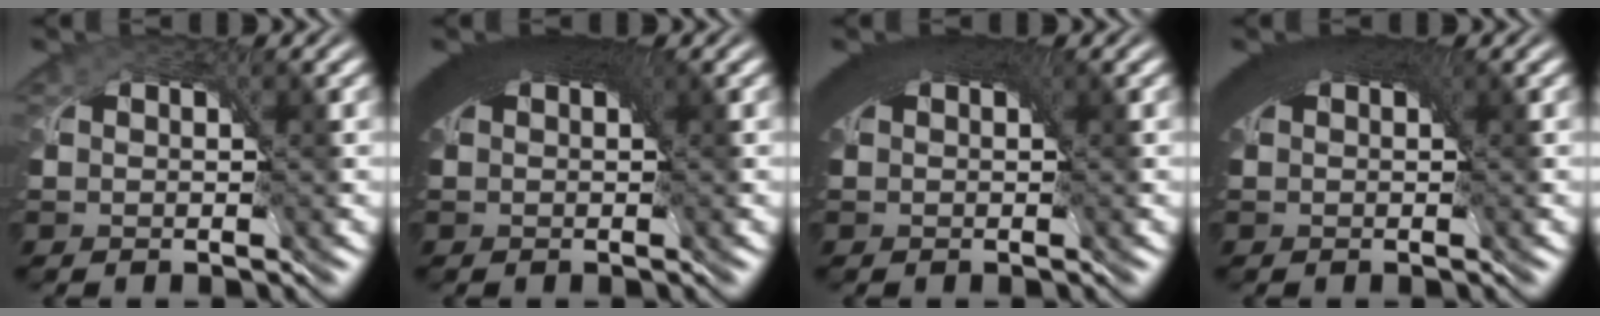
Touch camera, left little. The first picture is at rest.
{"total": 9.2, "force": [3.2, 4.5, 7.4], "torque": [-0.114, 0.021, 0.035]}
{"total": 7.7, "force": [3.0, 3.8, 6.0], "torque": [-0.095, 0.017, 0.032]}
{"total": 7.8, "force": [3.0, 3.8, 6.1], "torque": [-0.096, 0.018, 0.032]}